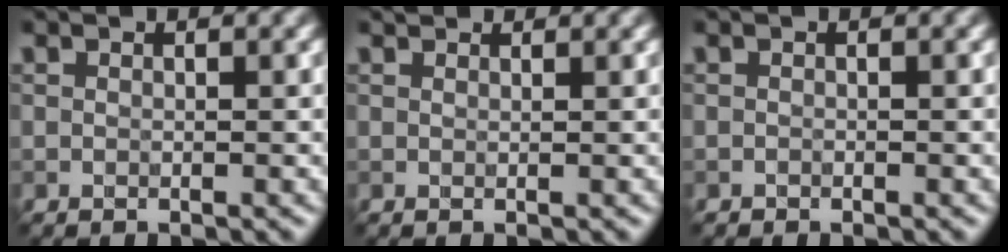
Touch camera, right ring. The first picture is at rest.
{"total": 1.0, "force": [0.9, 0.3, 0.3], "torque": [-0.007, -0.001, 0.009]}
{"total": 0.0}